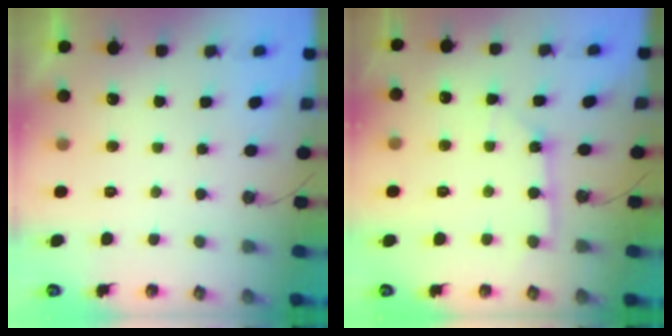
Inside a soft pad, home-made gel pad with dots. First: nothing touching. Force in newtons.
{"total": 3.3, "press": 3.3, "slide": 0.3}